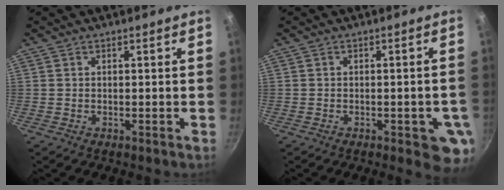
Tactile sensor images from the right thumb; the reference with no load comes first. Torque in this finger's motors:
{"motor_torque": [1.58, 1.83, -0.08, 0.03, 0.26]}